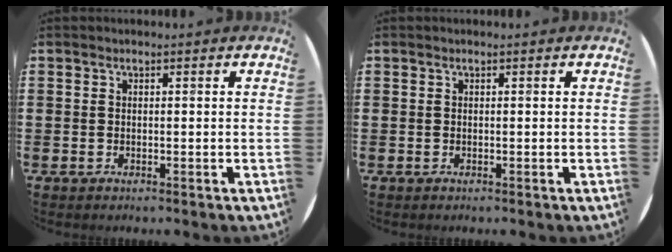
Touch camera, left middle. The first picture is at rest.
{"total": 0.0}